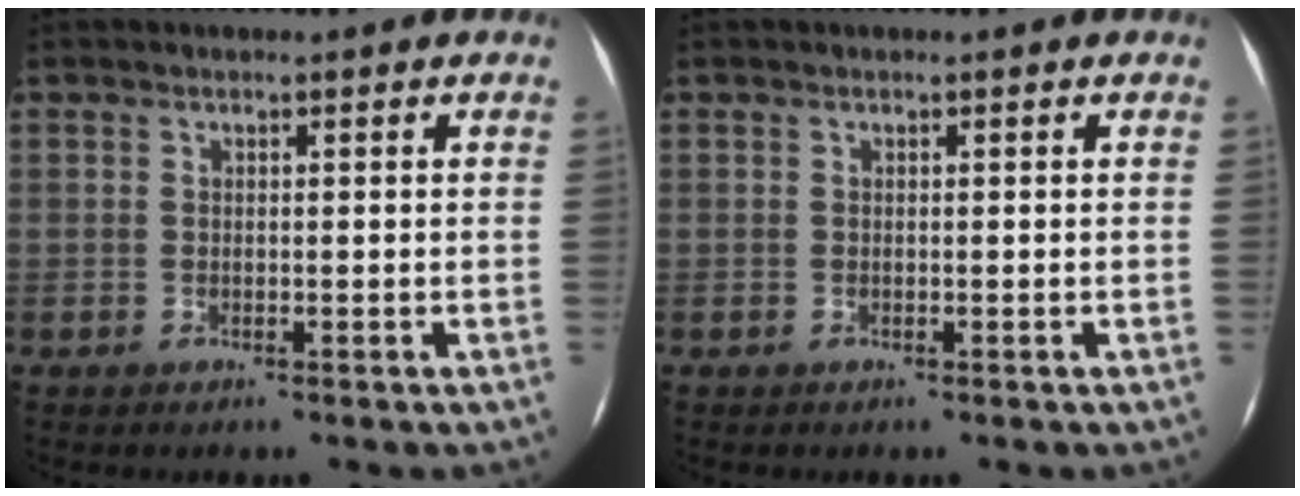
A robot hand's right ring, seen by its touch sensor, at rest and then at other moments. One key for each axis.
{"total": 0.0}